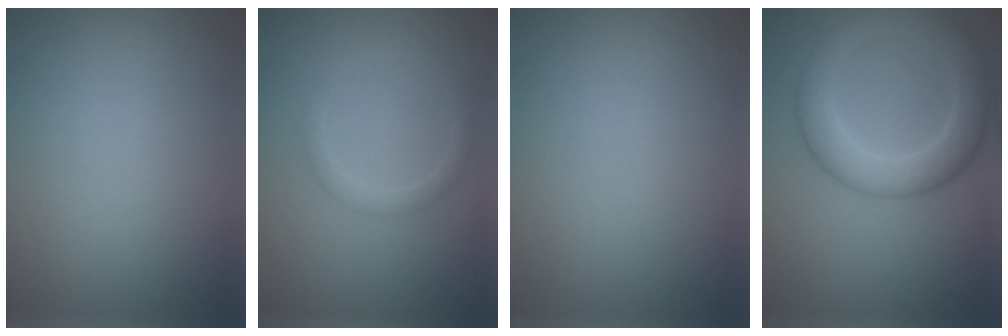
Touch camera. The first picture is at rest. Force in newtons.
{"total": 1.5, "press": 1.5, "slide": 0.1}
{"total": 0.0}
{"total": 5.9, "press": 5.9, "slide": 0.2}